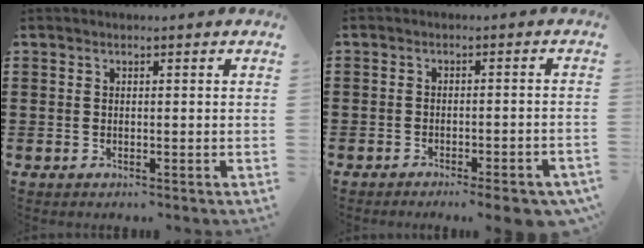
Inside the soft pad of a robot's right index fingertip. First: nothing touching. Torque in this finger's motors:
{"motor_torque": [1.33, -0.81, -0.45, -0.16]}